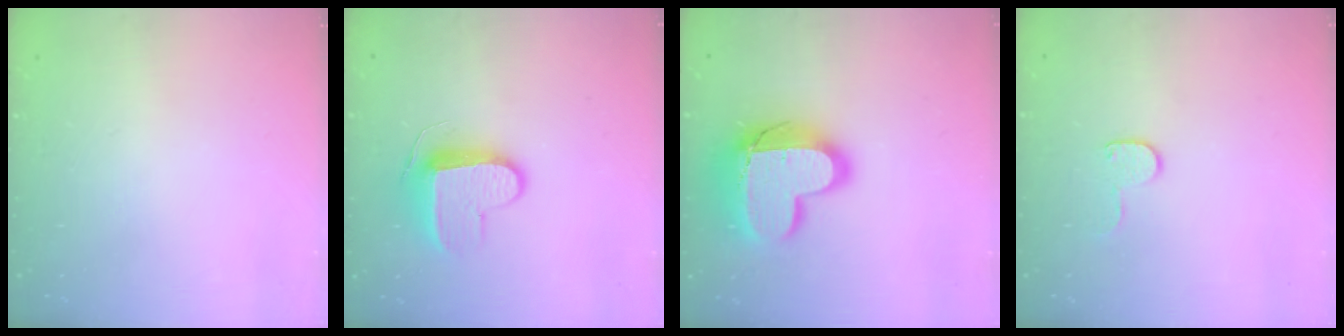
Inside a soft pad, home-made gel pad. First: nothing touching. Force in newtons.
{"total": 10.0, "press": 10.0, "slide": 1.1}
{"total": 18.5, "press": 18.5, "slide": 1.2}
{"total": 4.5, "press": 4.5, "slide": 0.5}